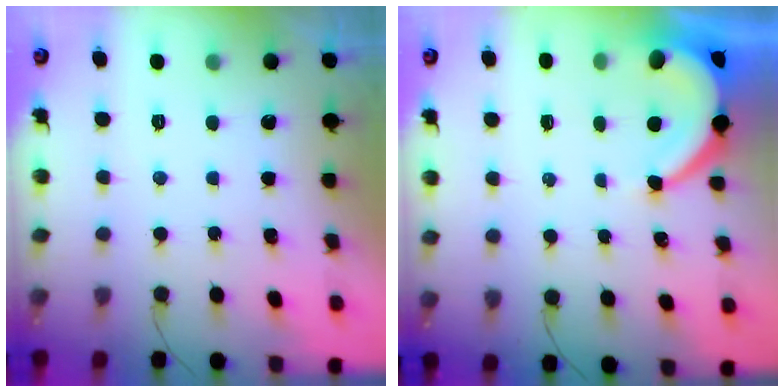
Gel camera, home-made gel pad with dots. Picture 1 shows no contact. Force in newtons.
{"total": 6.5, "press": 6.4, "slide": 0.9}